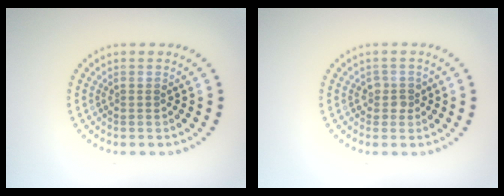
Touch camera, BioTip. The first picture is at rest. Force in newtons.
{"total": 1.4, "press": 1.2, "slide": 0.7}